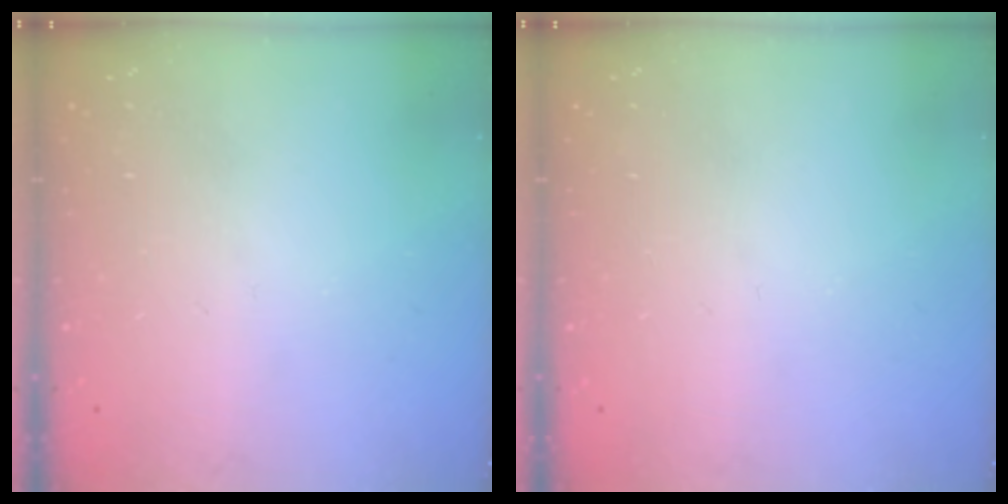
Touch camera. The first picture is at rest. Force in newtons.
{"total": 0.0}